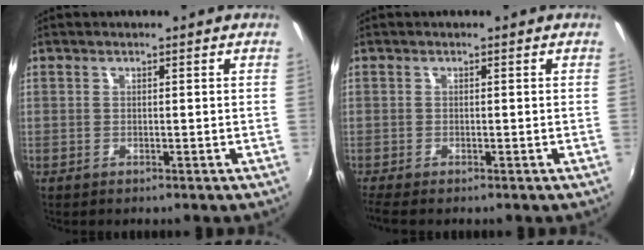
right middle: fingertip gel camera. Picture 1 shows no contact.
{"total": 1.7, "force": [-1.3, 0.0, 1.0], "torque": [-0.022, -0.010, -0.025]}